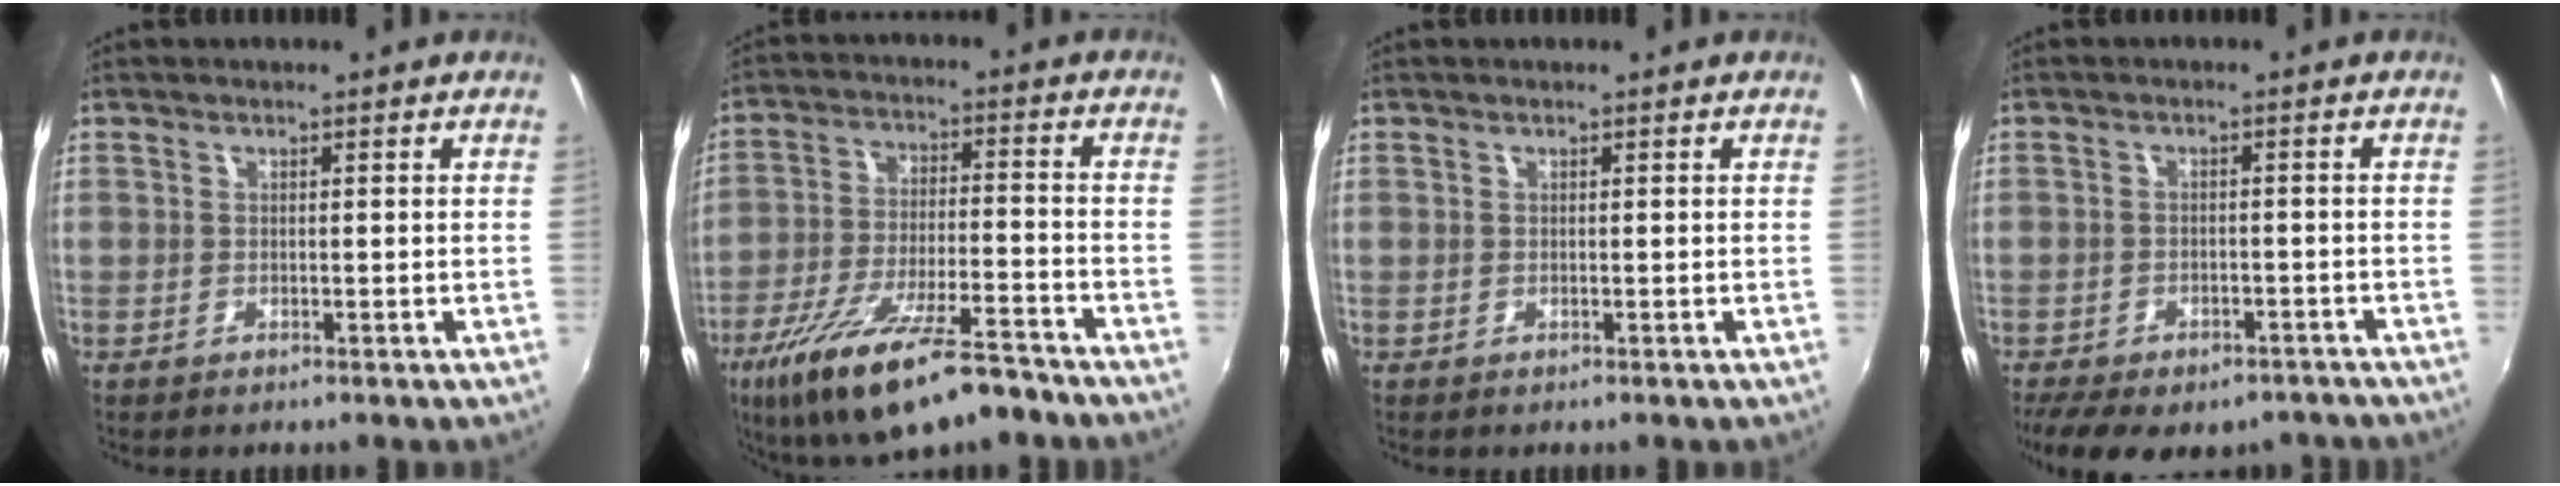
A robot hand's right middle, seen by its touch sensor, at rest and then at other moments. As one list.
[{"total": 17.4, "force": [-12.4, 4.3, 11.4], "torque": [-0.222, -0.035, -0.208]}, {"total": 0.0}, {"total": 15.6, "force": [-11.8, 6.9, 7.6], "torque": [-0.163, -0.029, -0.156]}]